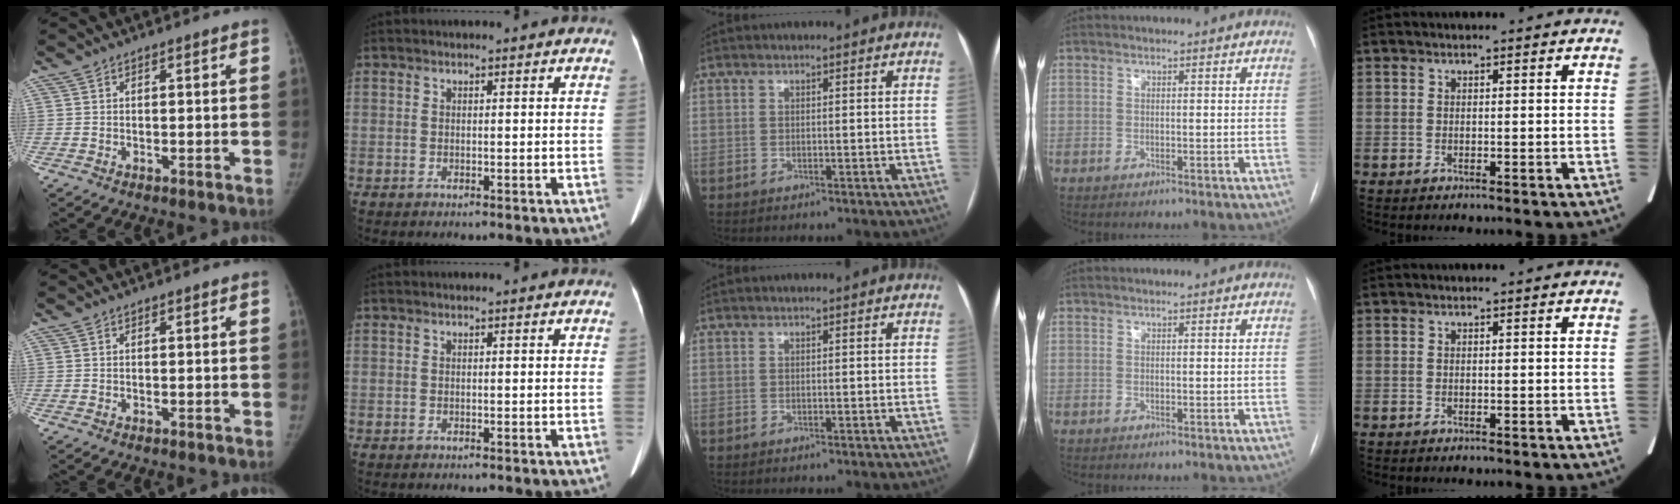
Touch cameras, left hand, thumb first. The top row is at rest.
{}